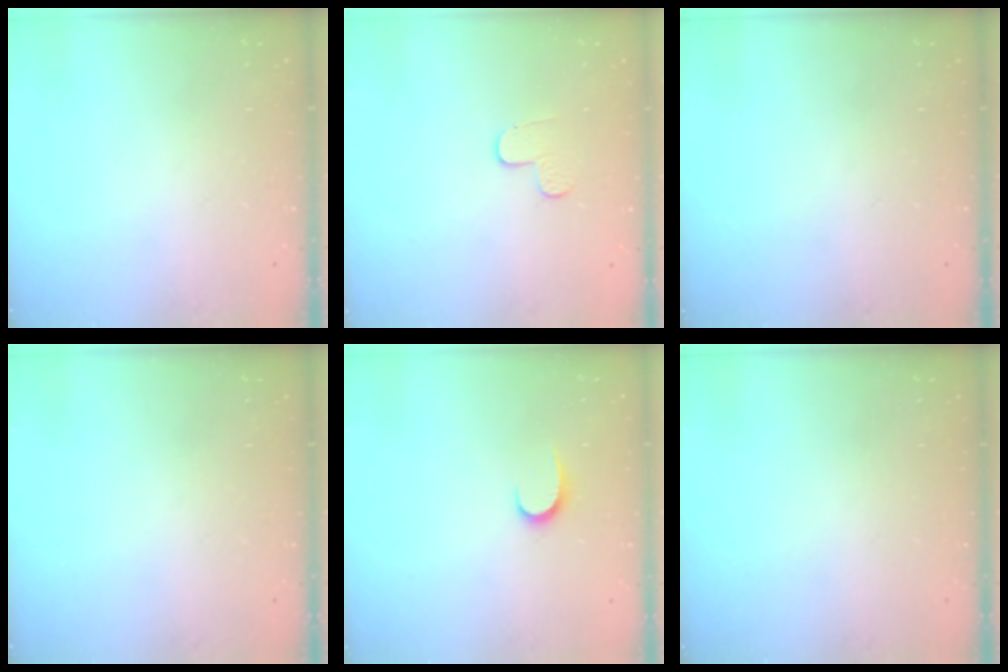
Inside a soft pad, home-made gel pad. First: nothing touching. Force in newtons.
{"total": 4.6, "press": 4.6, "slide": 0.5}
{"total": 0.0}
{"total": 0.0}
{"total": 5.7, "press": 5.7, "slide": 0.6}
{"total": 0.0}